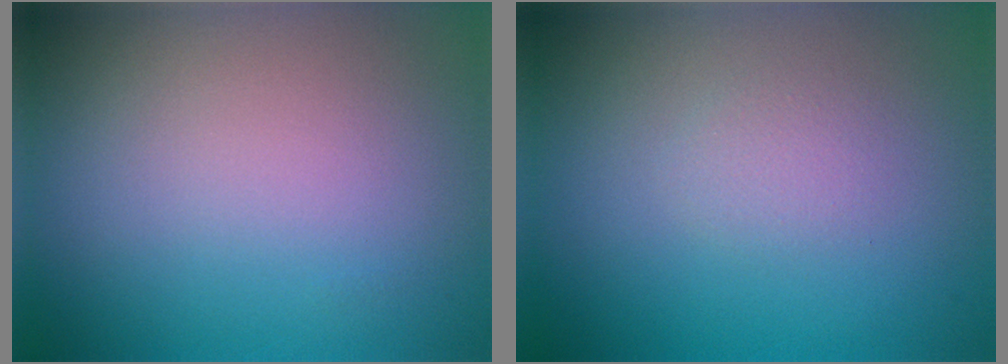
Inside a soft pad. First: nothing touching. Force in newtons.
{"total": 1.1, "press": 1.1, "slide": 0.0}